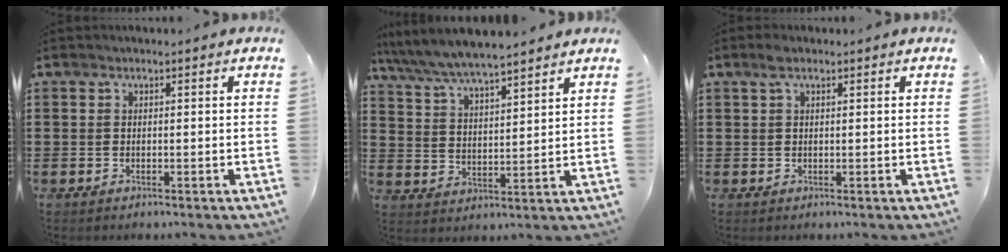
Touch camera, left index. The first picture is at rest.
{"total": 6.2, "force": [5.9, 0.2, 1.9], "torque": [-0.061, -0.028, 0.103]}
{"total": 1.7, "force": [0.9, 0.6, 1.3], "torque": [-0.029, 0.005, 0.015]}